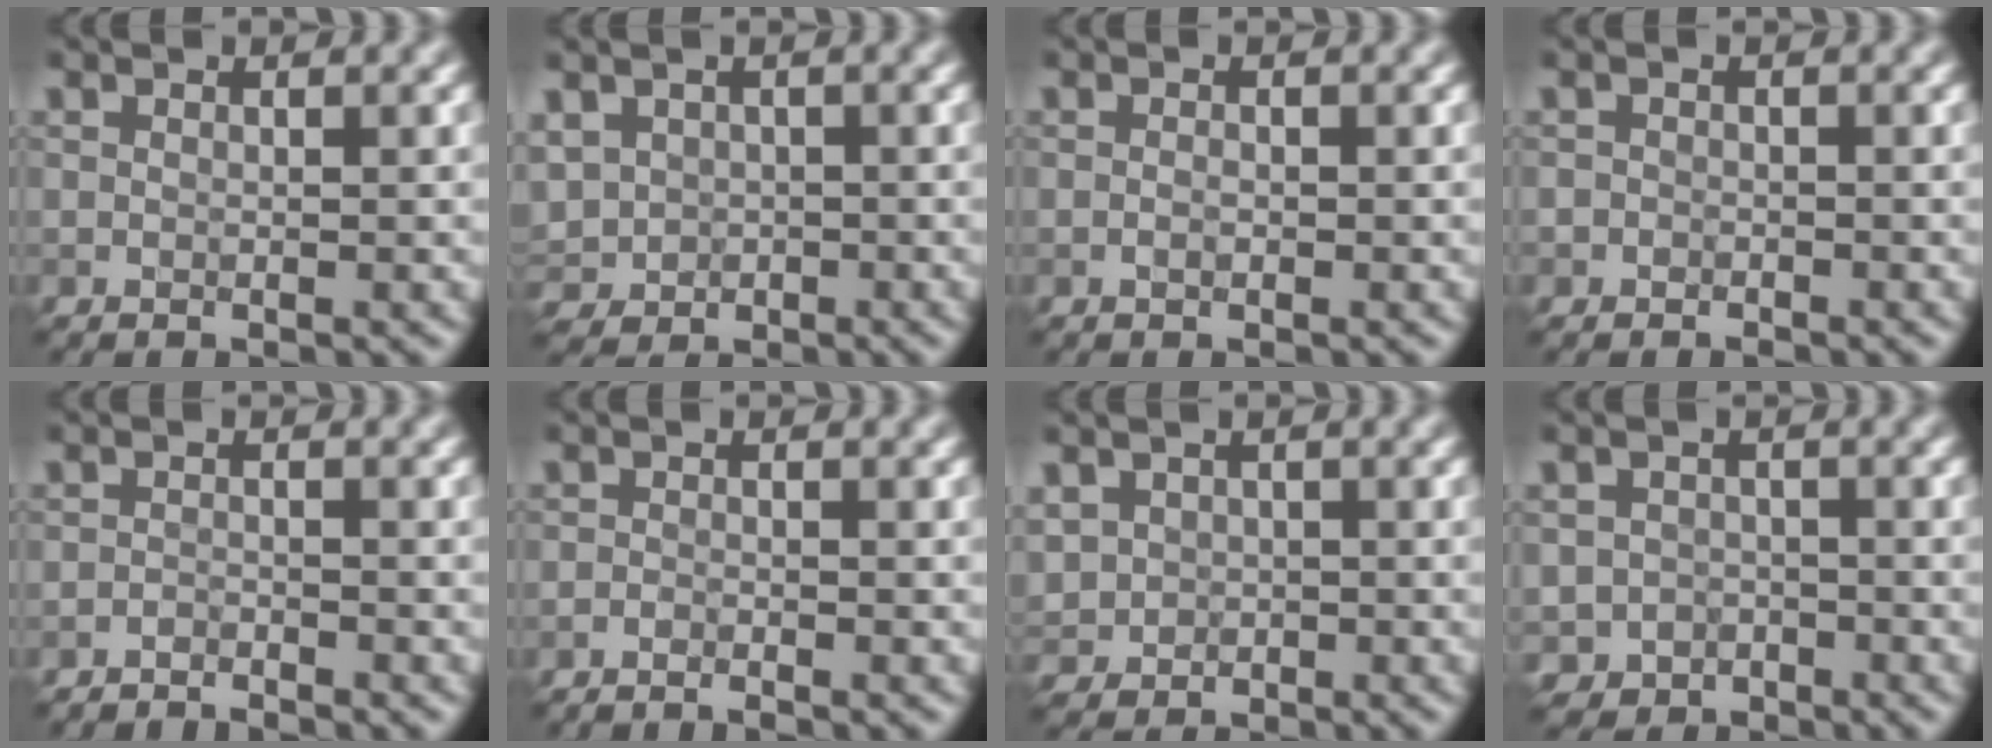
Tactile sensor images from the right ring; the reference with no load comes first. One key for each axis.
{"total": 3.7, "fx": -0.1, "fy": 3.3, "fz": 1.7, "tx": -0.046, "ty": -0.003, "tz": 0.001}
{"total": 0.7, "fx": -0.3, "fy": 0.4, "fz": 0.5, "tx": -0.011, "ty": -0.001, "tz": -0.005}
{"total": 0.8, "fx": -0.6, "fy": 0.5, "fz": -0.1, "tx": 0.009, "ty": 0.000, "tz": -0.012}
{"total": 1.5, "fx": -1.5, "fy": 0.1, "fz": 0.2, "tx": 0.002, "ty": -0.002, "tz": -0.027}
{"total": 0.9, "fx": -0.8, "fy": 0.1, "fz": 0.4, "tx": -0.006, "ty": 0.001, "tz": -0.016}
{"total": 2.9, "fx": 0.0, "fy": 2.8, "fz": 0.9, "tx": -0.022, "ty": -0.003, "tz": 0.006}
{"total": 2.4, "fx": -1.2, "fy": 2.1, "fz": 0.1, "tx": 0.007, "ty": 0.000, "tz": -0.022}